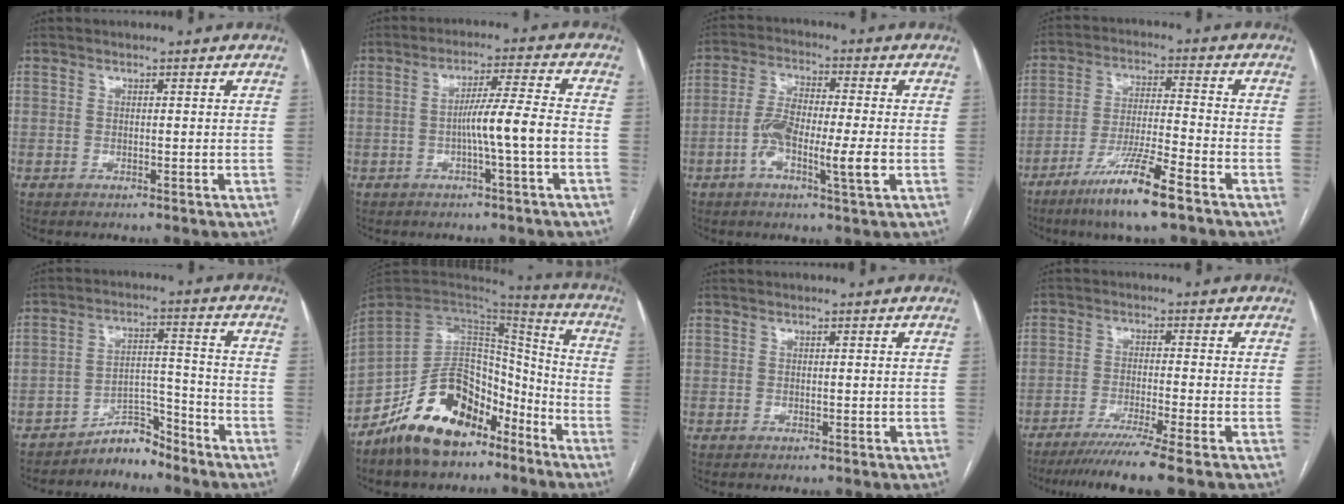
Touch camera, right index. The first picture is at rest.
{"total": 7.1, "force": [-1.8, -1.0, 6.8], "torque": [-0.113, 0.011, -0.029]}
{"total": 9.6, "force": [-2.5, 1.6, 9.1], "torque": [-0.169, 0.004, -0.048]}
{"total": 11.1, "force": [-7.1, 0.2, 8.5], "torque": [-0.163, -0.025, -0.130]}
{"total": 5.5, "force": [-5.2, 1.6, 0.7], "torque": [-0.001, 0.027, -0.088]}
{"total": 17.4, "force": [-11.7, 9.3, 9.0], "torque": [-0.167, 0.038, -0.203]}
{"total": 0.0}
{"total": 8.7, "force": [-6.7, -2.0, 5.3], "torque": [-0.074, -0.029, -0.109]}